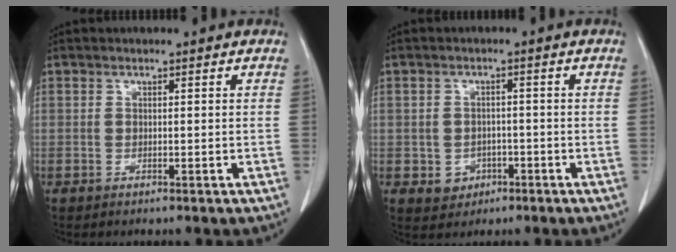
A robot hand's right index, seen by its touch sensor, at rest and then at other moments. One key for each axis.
{"total": 3.5, "fx": -1.2, "fy": 3.1, "fz": 1.0, "tx": -0.007, "ty": 0.007, "tz": -0.010}